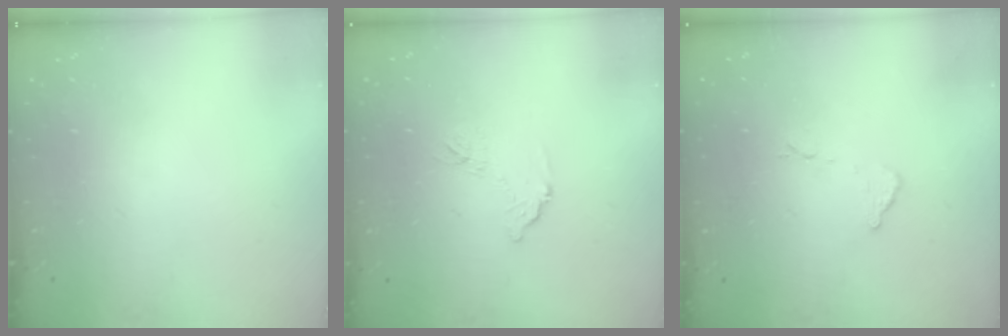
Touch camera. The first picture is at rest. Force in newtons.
{"total": 6.4, "press": 6.4, "slide": 0.3}
{"total": 7.0, "press": 7.0, "slide": 0.2}